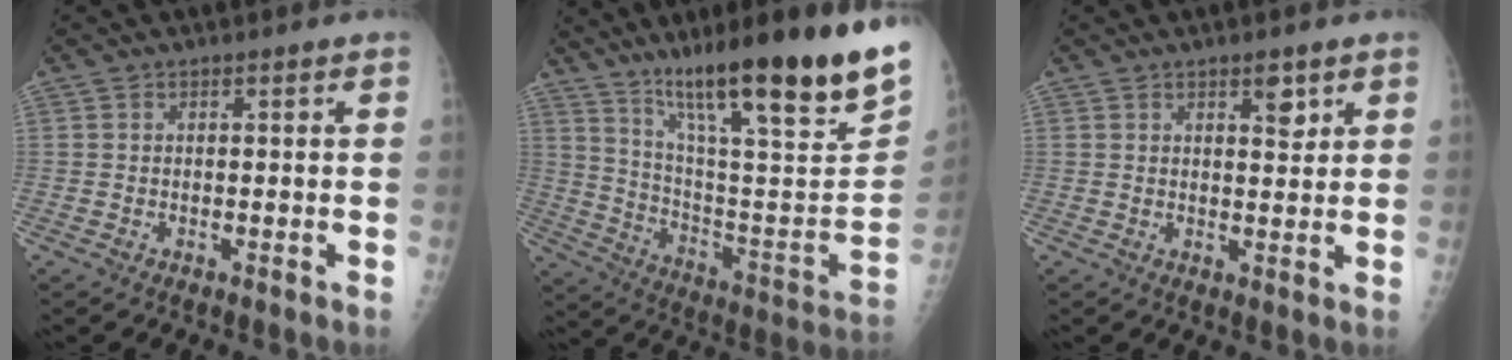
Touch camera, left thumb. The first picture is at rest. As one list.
[{"total": 29.1, "force": [20.7, 2.6, 20.2], "torque": [-0.292, -0.098, 0.326]}, {"total": 3.4, "force": [2.1, 1.3, 2.3], "torque": [-0.021, -0.013, 0.031]}]